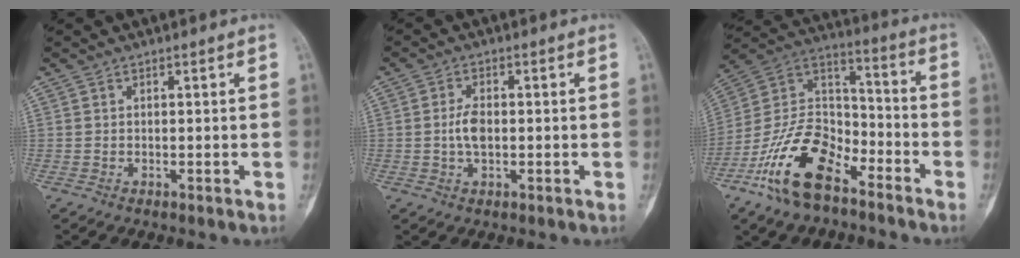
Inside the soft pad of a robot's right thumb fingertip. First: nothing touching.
{"total": 3.9, "force": [-0.3, 2.1, 3.3], "torque": [-0.065, 0.004, -0.007]}
{"total": 18.4, "force": [-10.9, 9.4, 11.5], "torque": [-0.205, 0.076, -0.210]}